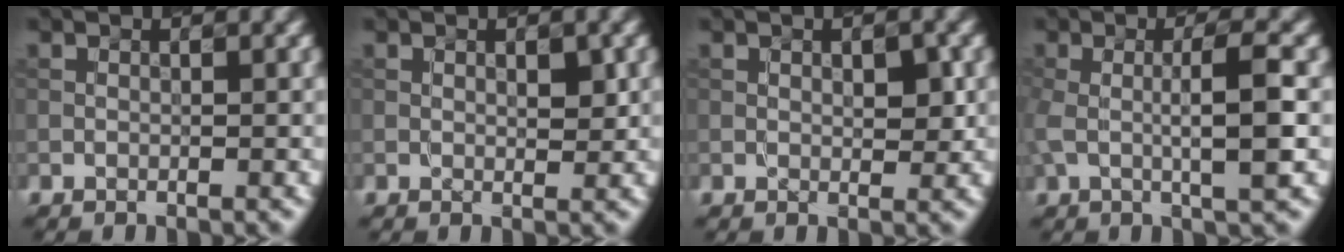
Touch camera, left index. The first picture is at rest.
{"total": 1.6, "force": [0.5, 0.7, 1.4], "torque": [-0.019, -0.002, 0.009]}
{"total": 2.2, "force": [0.4, 1.0, 1.9], "torque": [-0.027, -0.001, 0.009]}
{"total": 5.0, "force": [0.1, 1.1, 4.9], "torque": [-0.090, 0.003, -0.001]}